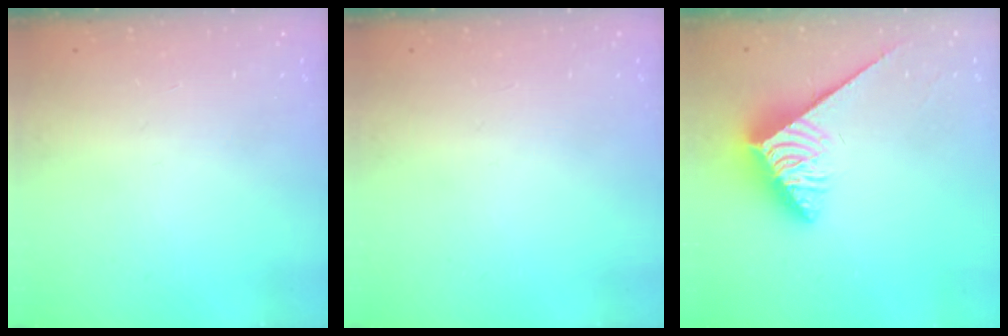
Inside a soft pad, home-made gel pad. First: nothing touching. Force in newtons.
{"total": 0.0}
{"total": 3.8, "press": 3.7, "slide": 0.6}